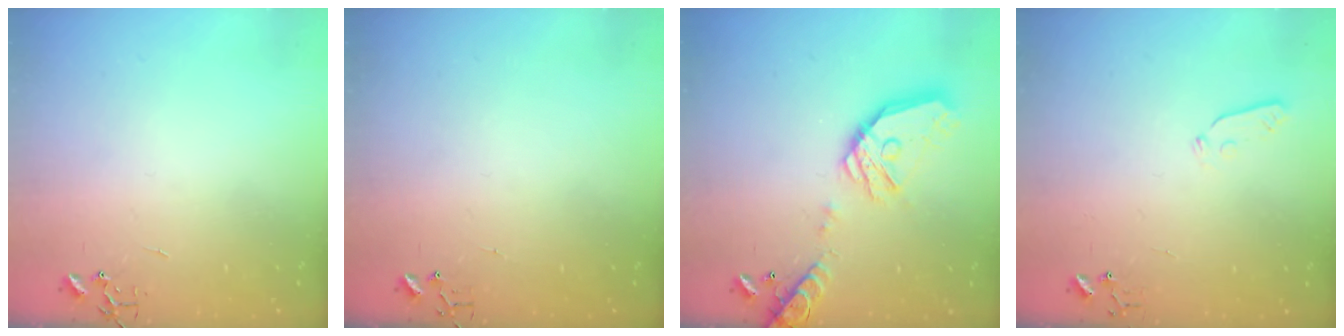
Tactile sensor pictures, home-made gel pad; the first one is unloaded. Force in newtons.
{"total": 3.6, "press": 3.6, "slide": 0.4}
{"total": 19.0, "press": 18.9, "slide": 2.0}
{"total": 3.5, "press": 3.5, "slide": 0.4}